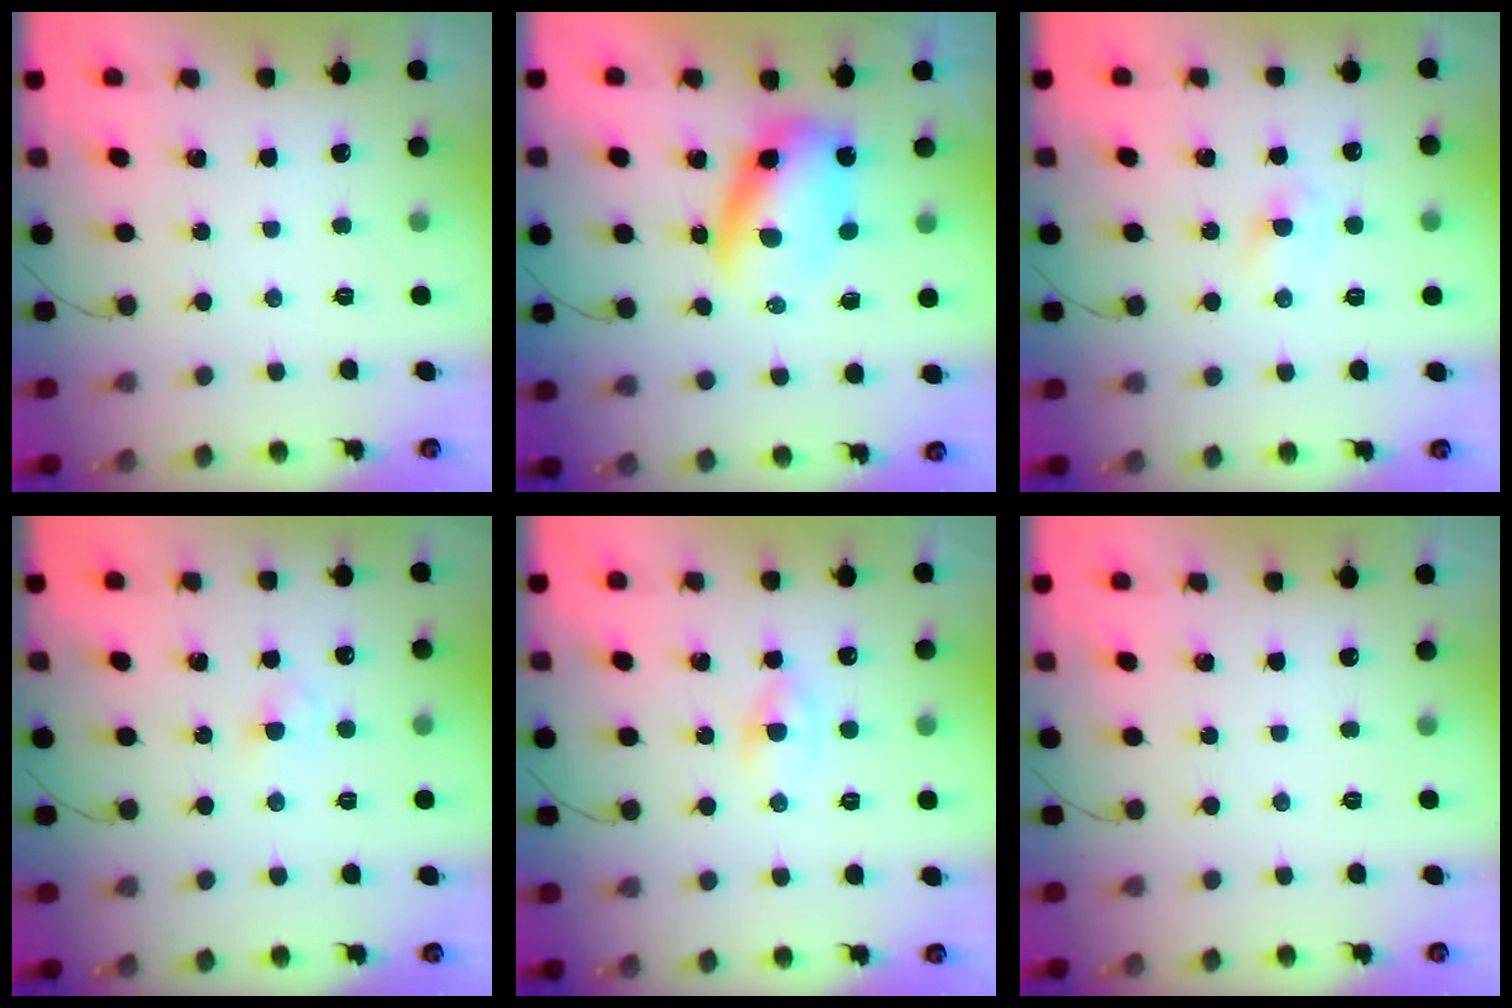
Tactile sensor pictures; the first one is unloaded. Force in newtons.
{"total": 6.6, "press": 6.3, "slide": 1.9}
{"total": 2.2, "press": 2.0, "slide": 0.9}
{"total": 2.3, "press": 2.1, "slide": 1.0}
{"total": 1.8, "press": 1.5, "slide": 1.0}
{"total": 0.0}